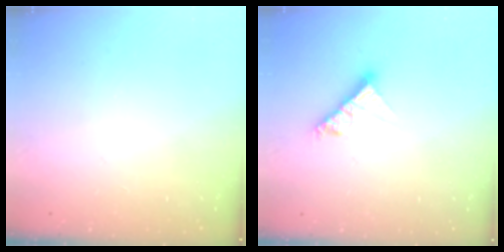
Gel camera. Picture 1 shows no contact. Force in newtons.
{"total": 8.8, "press": 8.7, "slide": 0.8}